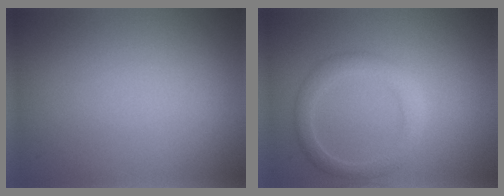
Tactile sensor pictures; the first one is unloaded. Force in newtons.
{"total": 2.7, "press": 2.7, "slide": 0.1}